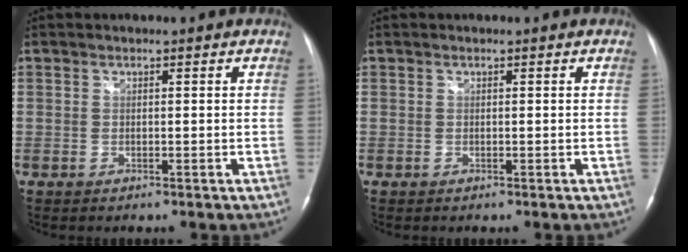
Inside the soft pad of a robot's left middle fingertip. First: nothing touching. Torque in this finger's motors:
{"motor_torque": [-0.09, -0.02, 0.10, 0.01]}